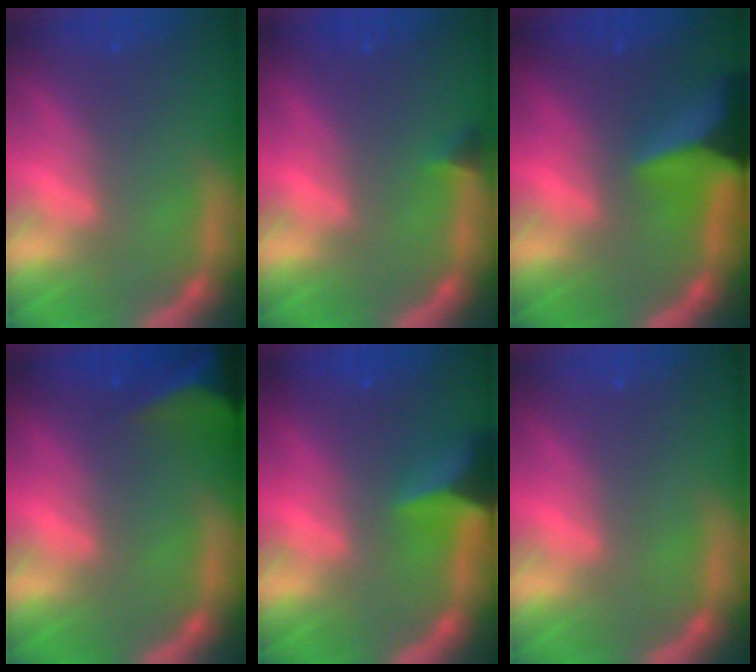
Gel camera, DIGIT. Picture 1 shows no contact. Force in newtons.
{"total": 0.9}
{"total": 8.9}
{"total": 8.9}
{"total": 5.0}
{"total": 0.0}